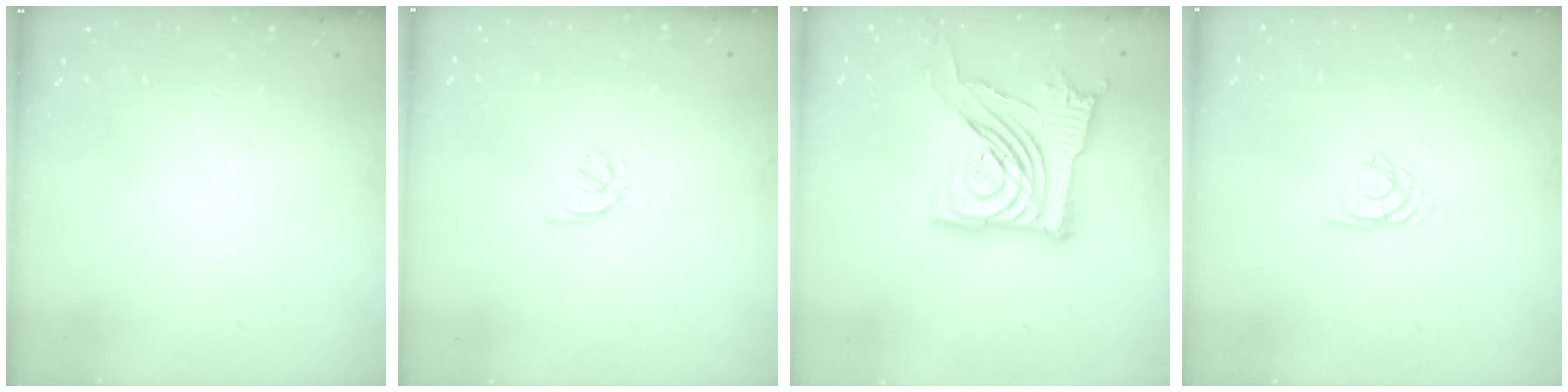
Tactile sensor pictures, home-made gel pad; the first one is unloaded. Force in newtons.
{"total": 2.3, "press": 2.3, "slide": 0.6}
{"total": 20.6, "press": 20.4, "slide": 2.6}
{"total": 2.8, "press": 2.8, "slide": 0.1}